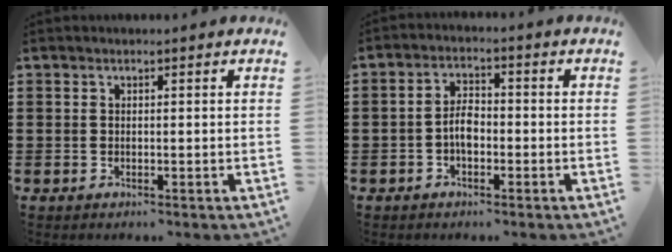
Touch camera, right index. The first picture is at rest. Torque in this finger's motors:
{"motor_torque": [2.14, 0.00, 0.47, 0.05]}